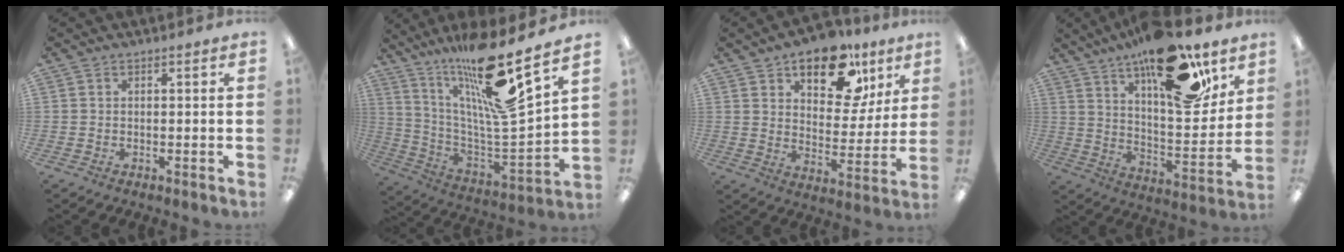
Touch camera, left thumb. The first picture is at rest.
{"total": 21.9, "force": [16.6, 1.9, 14.2], "torque": [-0.247, -0.116, 0.261]}
{"total": 16.6, "force": [11.2, 8.7, 8.6], "torque": [-0.118, -0.062, 0.191]}
{"total": 24.5, "force": [15.2, 9.9, 16.5], "torque": [-0.236, -0.088, 0.248]}